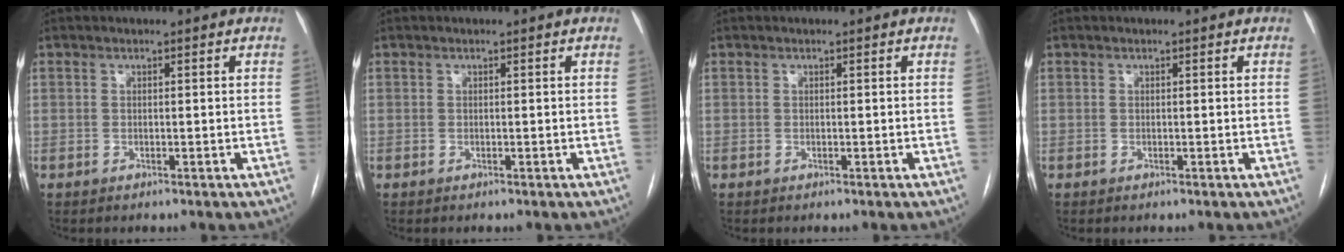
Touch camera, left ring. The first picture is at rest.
{"total": 0.0}
{"total": 0.0}
{"total": 0.0}